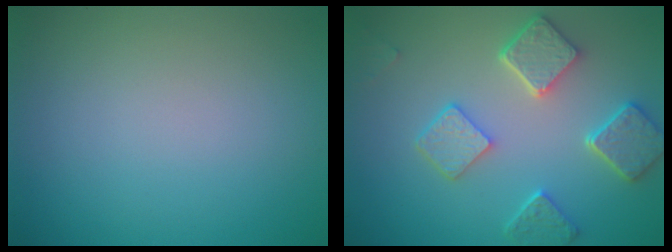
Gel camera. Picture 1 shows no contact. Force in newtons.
{"total": 5.7, "press": 4.5, "slide": 3.5}